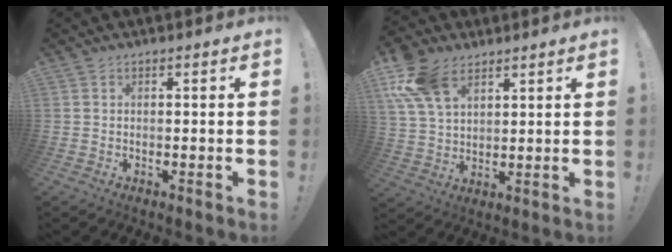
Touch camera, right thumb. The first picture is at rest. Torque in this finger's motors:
{"motor_torque": [0.98, 1.09, 0.58, 0.24, 0.07]}